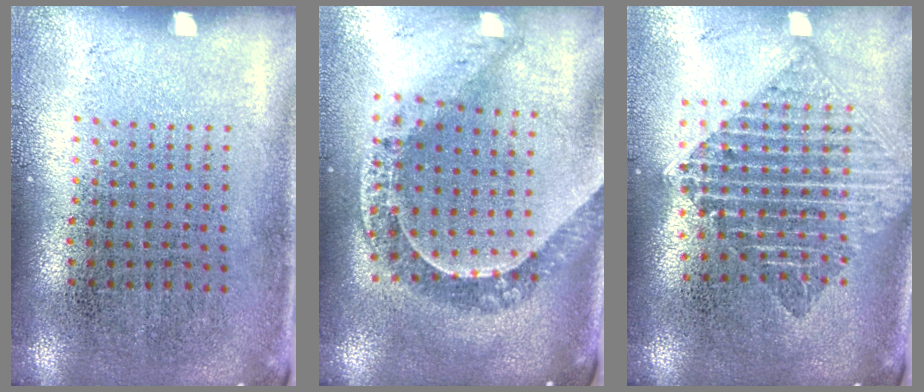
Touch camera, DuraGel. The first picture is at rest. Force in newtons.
{"total": 1.1, "press": 1.1, "slide": 0.2}
{"total": 2.2, "press": 1.7, "slide": 1.4}